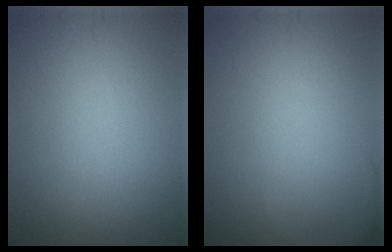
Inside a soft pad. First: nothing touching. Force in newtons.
{"total": 1.4, "press": 1.4, "slide": 0.1}